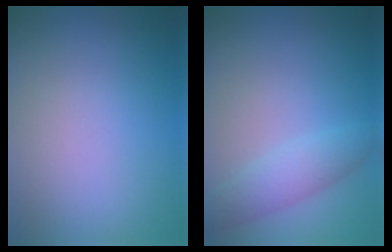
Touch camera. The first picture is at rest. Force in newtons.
{"total": 2.9, "press": 2.9, "slide": 0.2}